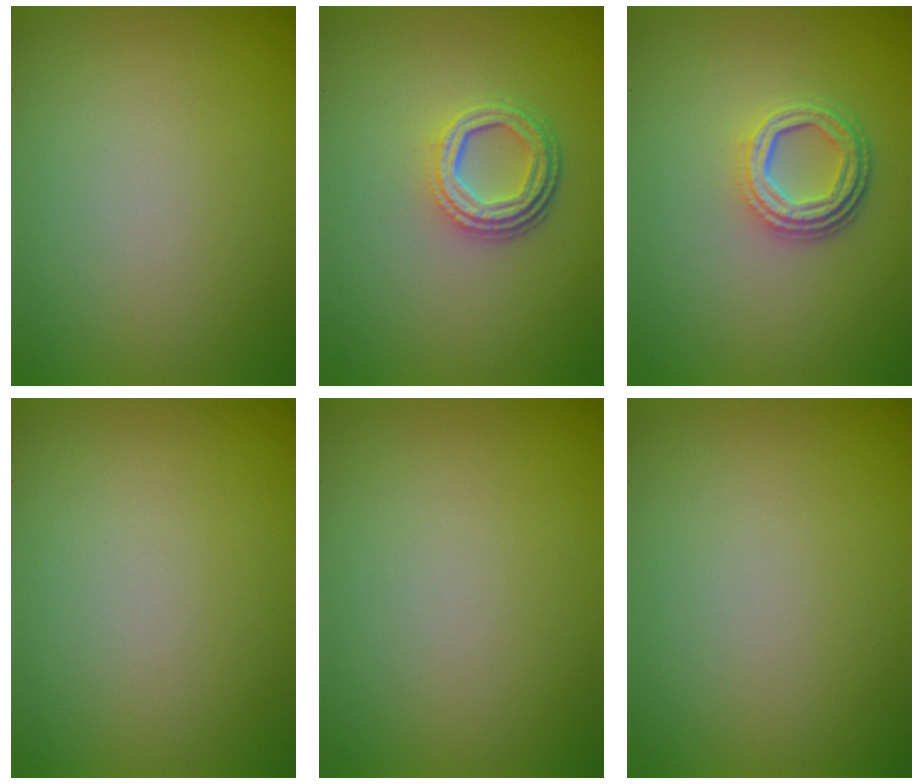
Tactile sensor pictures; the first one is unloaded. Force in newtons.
{"total": 4.3, "press": 3.3, "slide": 2.8}
{"total": 4.2, "press": 3.2, "slide": 2.7}
{"total": 0.0}
{"total": 0.0}
{"total": 0.0}